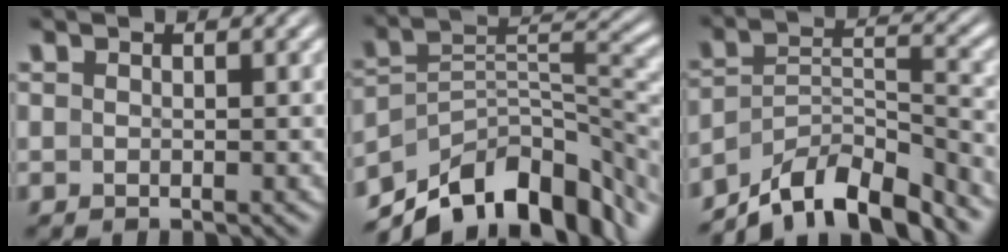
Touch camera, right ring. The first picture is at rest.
{"total": 12.9, "force": [-7.0, 6.9, 8.3], "torque": [-0.130, -0.039, -0.089]}
{"total": 9.6, "force": [-7.0, 4.3, 4.9], "torque": [-0.068, -0.029, -0.104]}